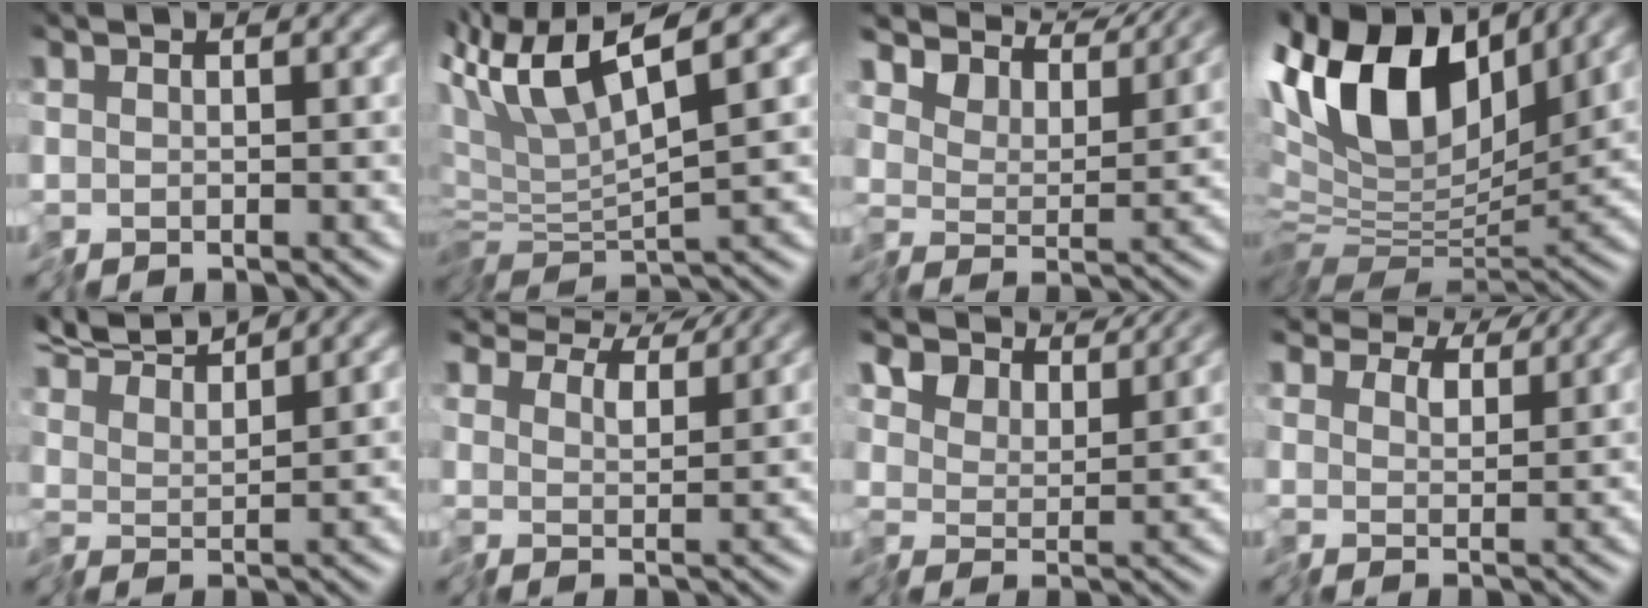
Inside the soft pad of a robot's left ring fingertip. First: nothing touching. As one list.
[{"total": 6.1, "force": [2.1, 1.0, 5.7], "torque": [-0.113, 0.005, 0.036]}, {"total": 5.0, "force": [4.4, 1.7, 1.5], "torque": [-0.031, 0.005, 0.065]}, {"total": 12.9, "force": [4.8, 7.3, 9.4], "torque": [-0.179, 0.024, 0.081]}, {"total": 6.2, "force": [5.7, 0.8, 2.4], "torque": [-0.062, 0.018, 0.098]}, {"total": 6.9, "force": [6.1, 2.2, 2.3], "torque": [-0.061, 0.013, 0.087]}, {"total": 3.9, "force": [3.5, 1.4, 0.7], "torque": [-0.023, 0.003, 0.049]}, {"total": 5.7, "force": [4.8, 2.4, 2.0], "torque": [-0.049, 0.009, 0.067]}]